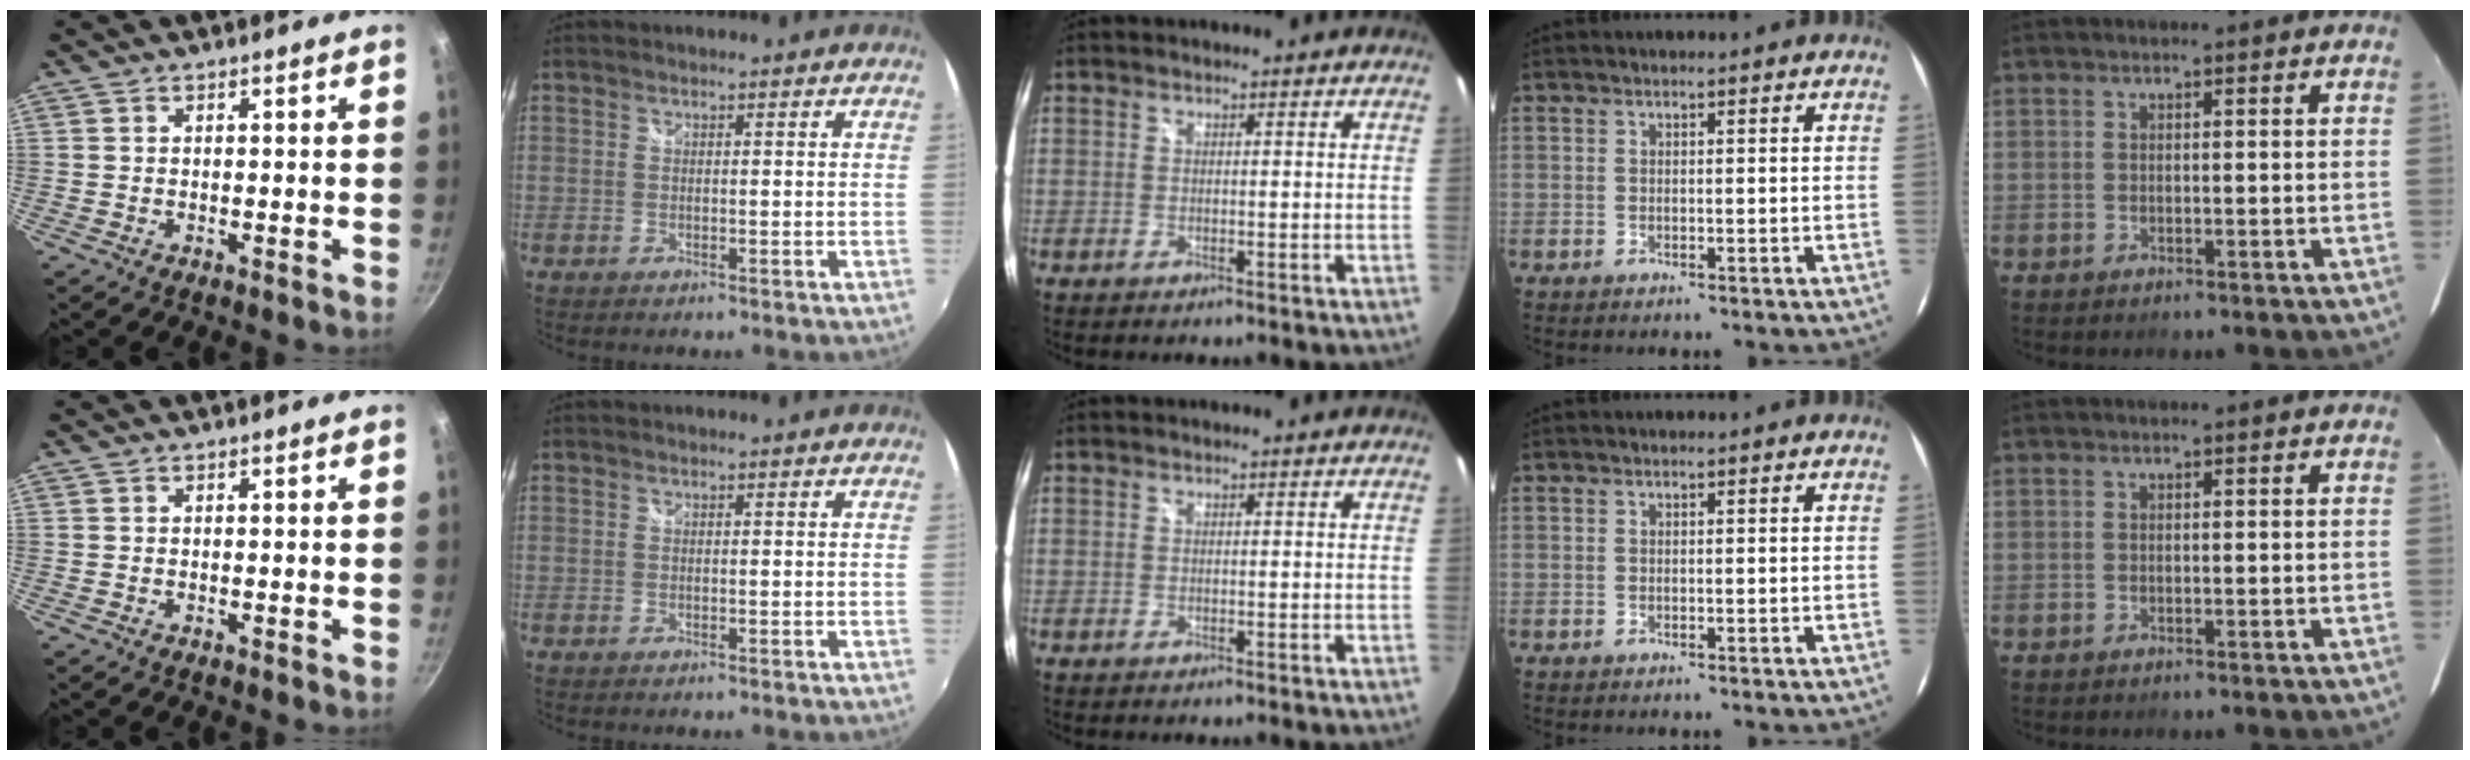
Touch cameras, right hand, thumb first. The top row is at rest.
{}